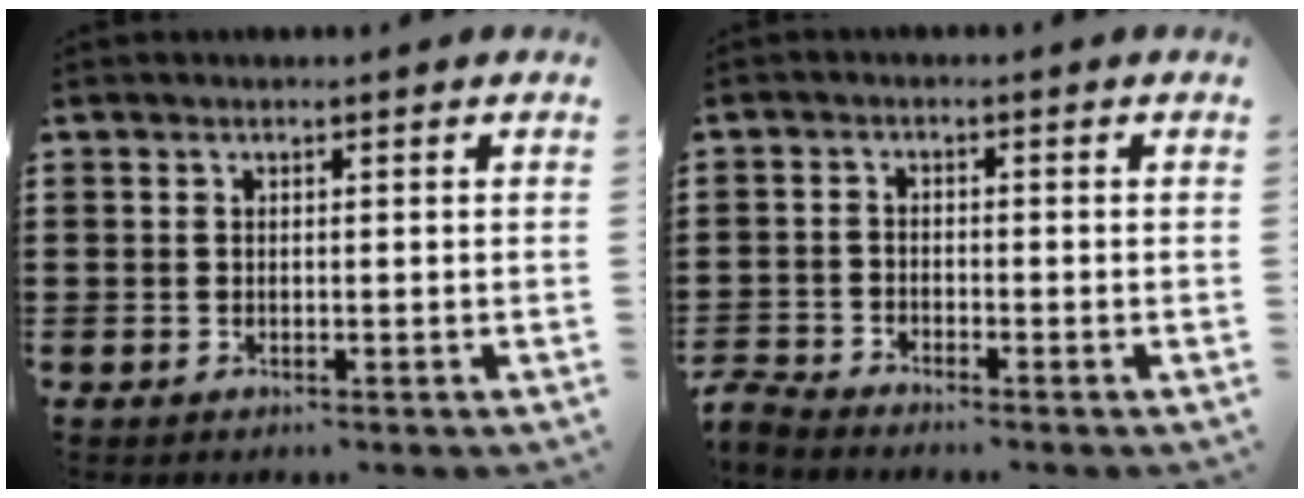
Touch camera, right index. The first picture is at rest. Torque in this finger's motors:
{"motor_torque": [-2.14, 0.00, -0.84, -0.21]}